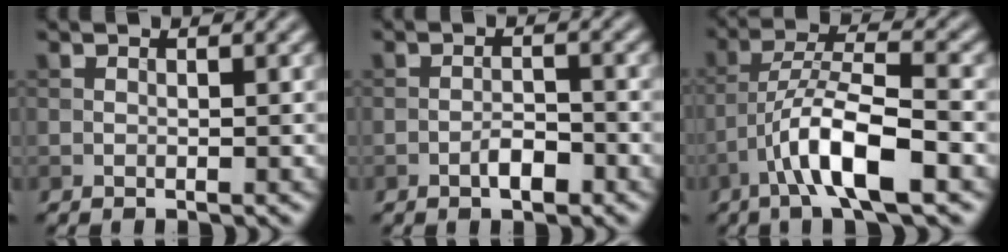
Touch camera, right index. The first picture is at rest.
{"total": 2.2, "force": [-1.2, 0.8, 1.6], "torque": [-0.024, 0.004, -0.022]}
{"total": 7.8, "force": [-3.8, 1.9, 6.6], "torque": [-0.117, 0.012, -0.072]}